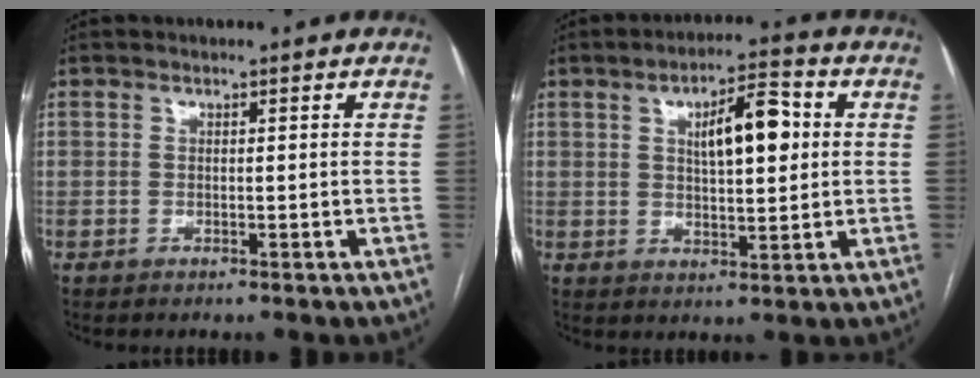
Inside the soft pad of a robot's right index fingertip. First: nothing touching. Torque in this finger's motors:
{"motor_torque": [0.42, 0.24, 0.23, 0.09]}